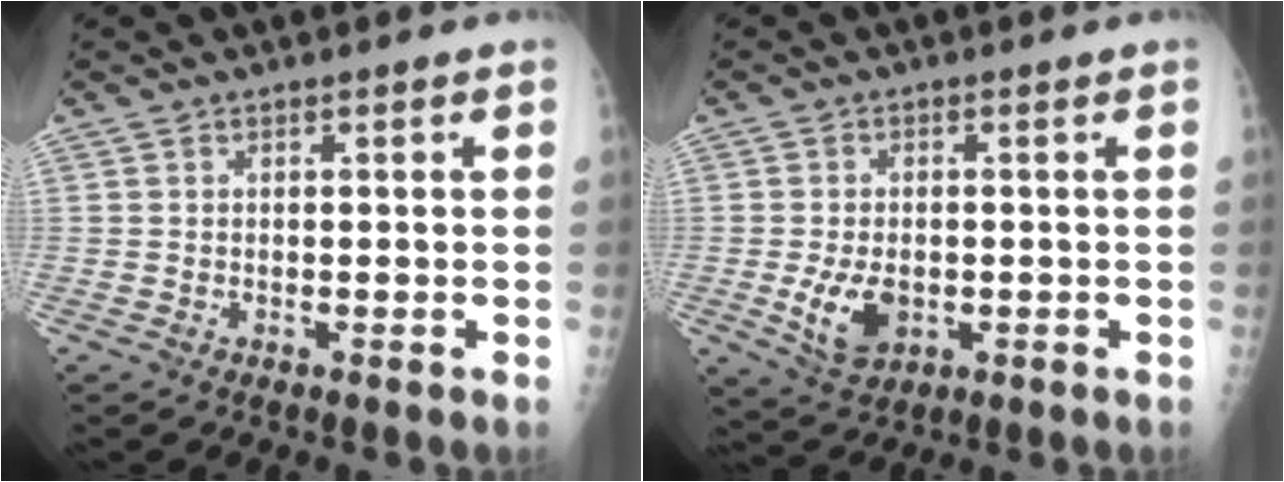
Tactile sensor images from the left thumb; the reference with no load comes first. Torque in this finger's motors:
{"motor_torque": [-0.15, 0.70, 0.89, 0.23, 0.06]}